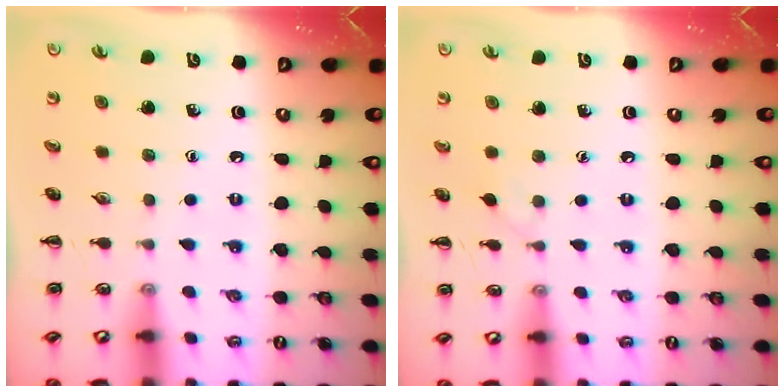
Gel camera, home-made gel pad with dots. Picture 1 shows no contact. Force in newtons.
{"total": 3.0, "press": 2.8, "slide": 1.0}